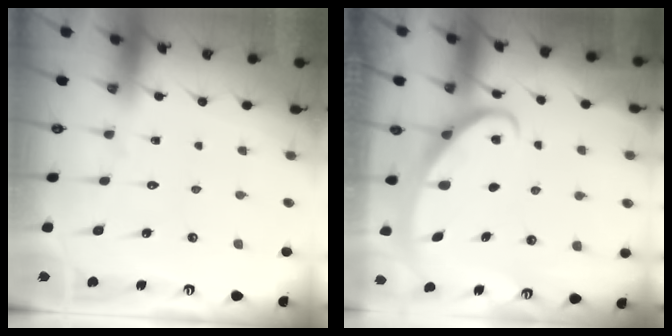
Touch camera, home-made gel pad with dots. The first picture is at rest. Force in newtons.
{"total": 3.0, "press": 2.9, "slide": 0.3}